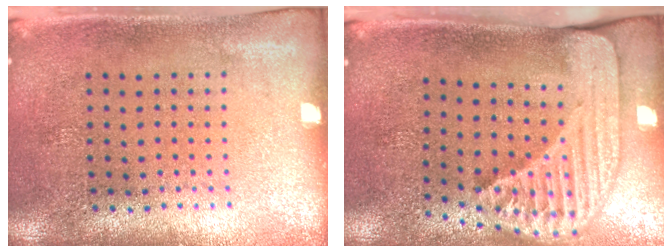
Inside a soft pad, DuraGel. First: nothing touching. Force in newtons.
{"total": 2.5, "press": 1.7, "slide": 1.7}